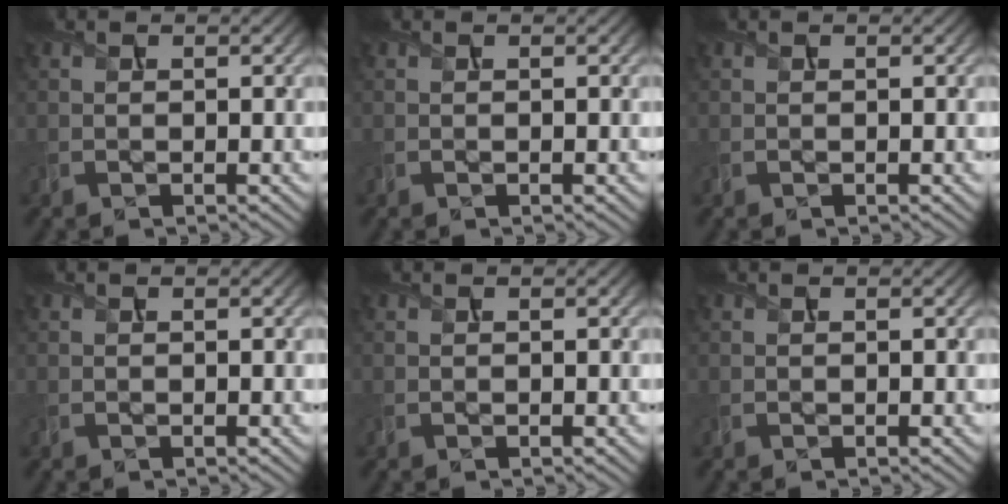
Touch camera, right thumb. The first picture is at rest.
{"total": 0.0}
{"total": 0.0}
{"total": 0.0}
{"total": 0.0}
{"total": 0.0}